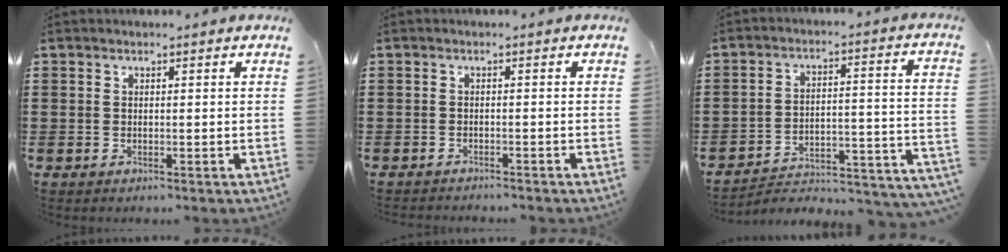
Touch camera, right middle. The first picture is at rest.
{"total": 1.0, "force": [-1.0, -0.2, 0.0], "torque": [-0.004, -0.001, -0.020]}
{"total": 2.5, "force": [-2.3, 0.4, 0.9], "torque": [-0.027, -0.020, -0.057]}